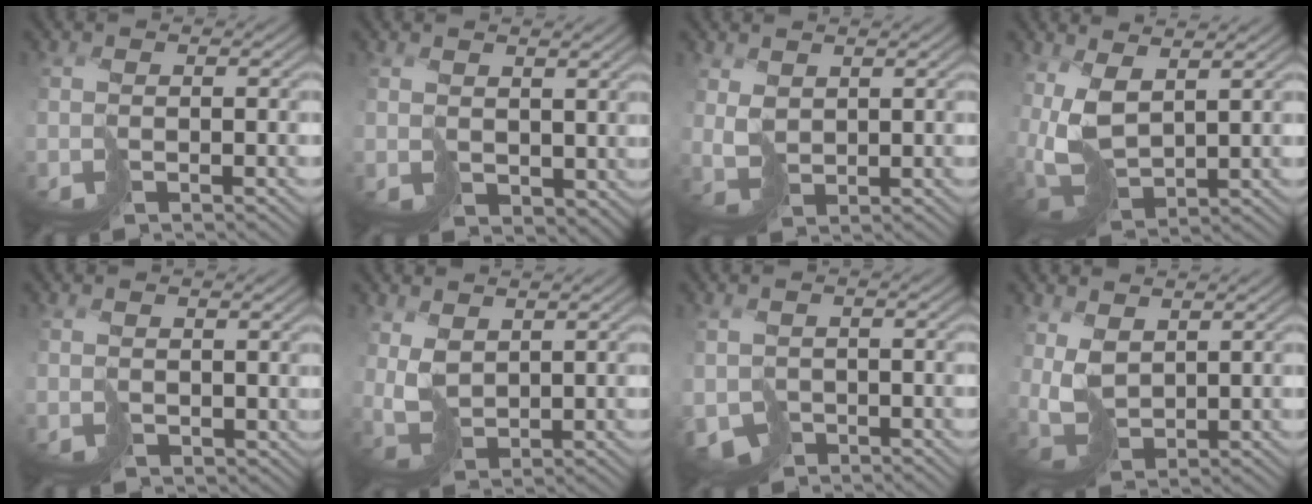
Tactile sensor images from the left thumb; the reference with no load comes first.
{"total": 3.0, "force": [1.6, 1.8, 1.7], "torque": [-0.042, -0.006, 0.033]}
{"total": 2.9, "force": [1.6, 1.8, 1.6], "torque": [-0.047, -0.003, 0.037]}
{"total": 8.8, "force": [3.0, 4.4, 7.0], "torque": [-0.190, -0.005, 0.060]}
{"total": 1.4, "force": [1.0, 0.8, 0.5], "torque": [-0.015, -0.002, 0.021]}
{"total": 4.4, "force": [2.2, 2.4, 2.9], "torque": [-0.079, -0.002, 0.050]}
{"total": 3.1, "force": [-1.3, 2.3, 1.7], "torque": [-0.045, -0.012, -0.026]}
{"total": 5.0, "force": [2.5, 2.7, 3.5], "torque": [-0.097, -0.002, 0.053]}